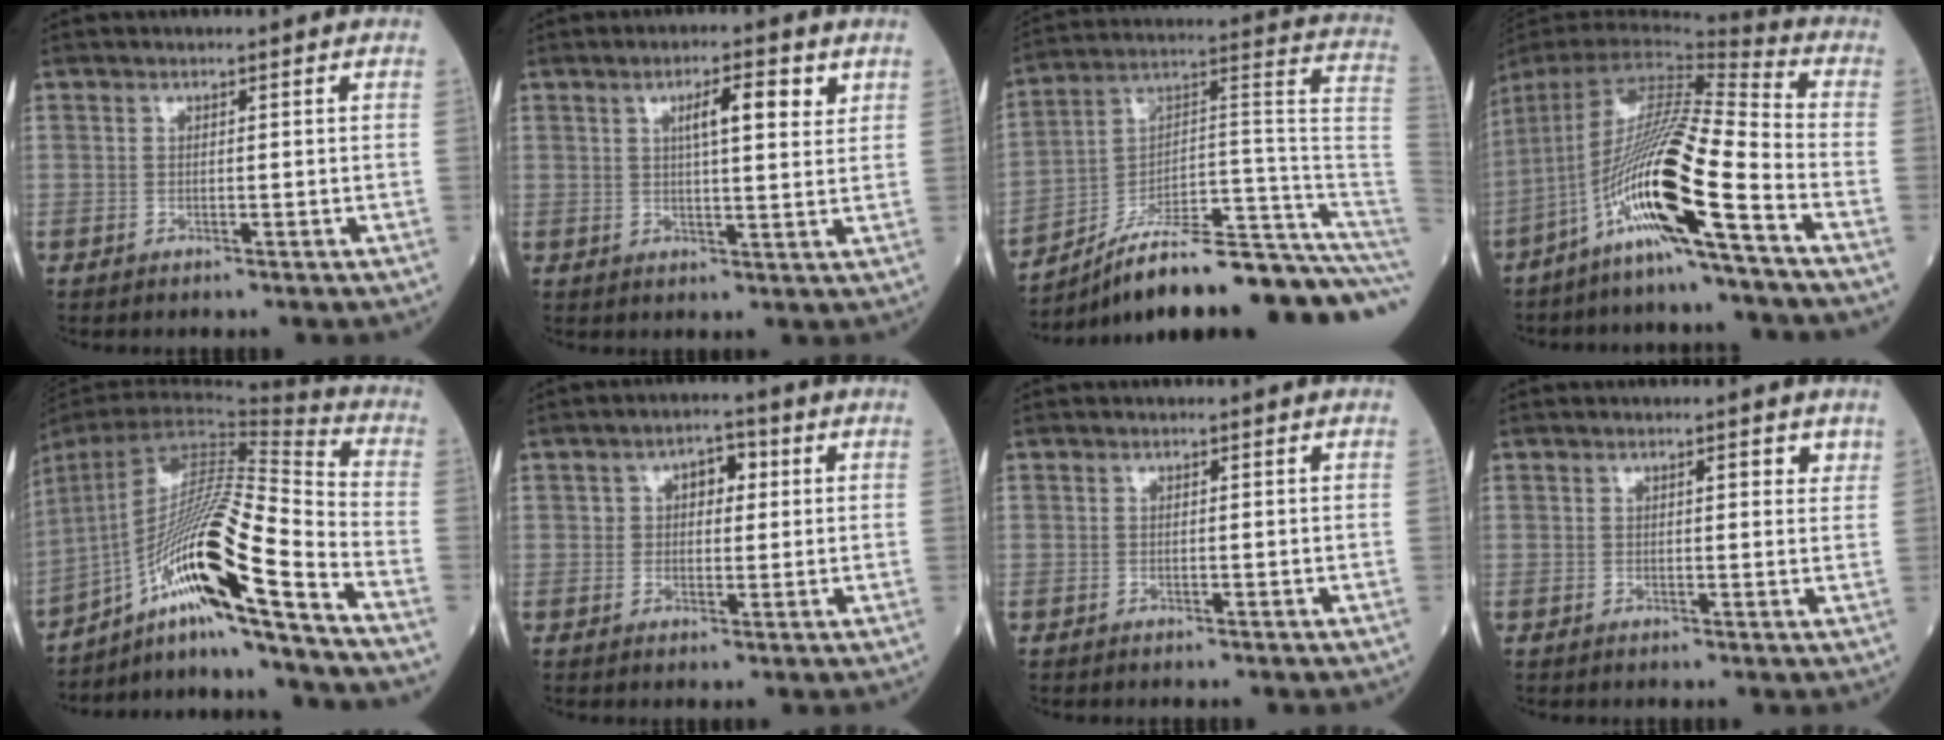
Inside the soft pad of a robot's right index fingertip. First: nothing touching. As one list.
[{"total": 5.8, "force": [2.7, 1.1, 5.0], "torque": [-0.080, 0.006, 0.041]}, {"total": 23.7, "force": [-19.1, 1.3, 14.0], "torque": [-0.116, 0.046, -0.292]}, {"total": 17.7, "force": [-8.6, -0.7, 15.4], "torque": [-0.309, -0.015, -0.170]}, {"total": 19.8, "force": [-12.0, -0.8, 15.7], "torque": [-0.302, -0.001, -0.224]}, {"total": 4.4, "force": [1.2, 2.8, 3.2], "torque": [-0.045, 0.017, 0.019]}, {"total": 0.0}, {"total": 2.1, "force": [1.3, 0.8, 1.5], "torque": [-0.014, -0.003, 0.014]}]